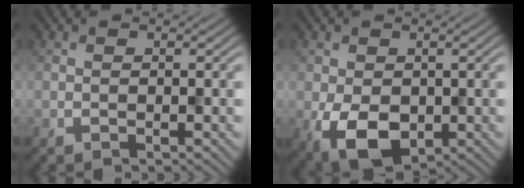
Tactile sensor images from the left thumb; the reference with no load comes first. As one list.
[{"total": 7.6, "force": [-2.3, 4.8, 5.4], "torque": [-0.113, -0.025, -0.034]}]